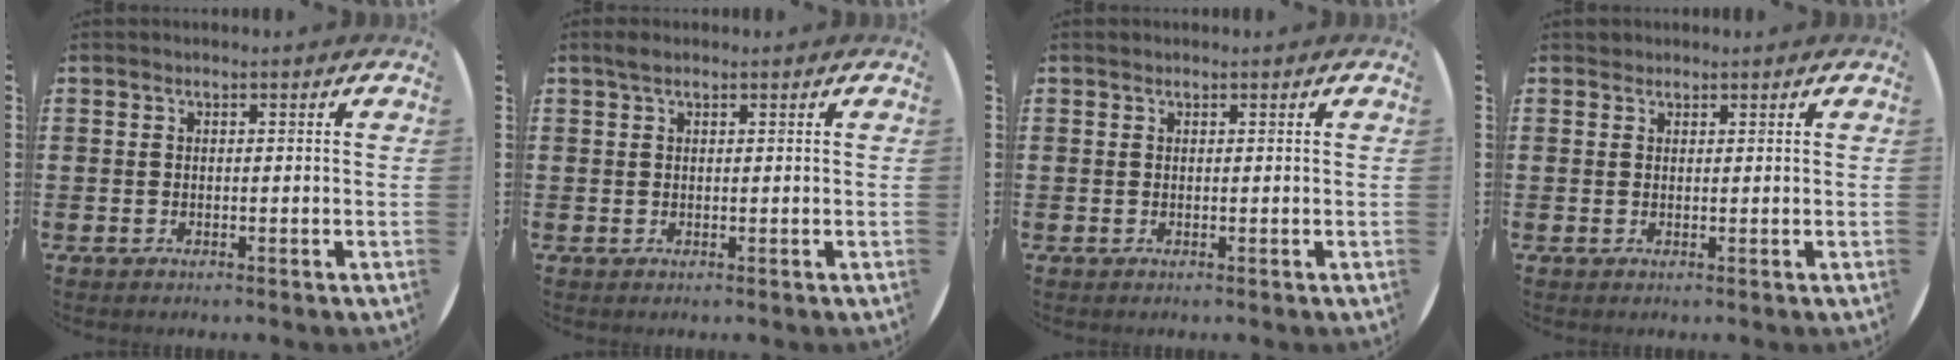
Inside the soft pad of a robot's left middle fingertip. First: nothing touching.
{"total": 1.1, "force": [0.8, 0.5, 0.6], "torque": [-0.014, 0.004, 0.014]}
{"total": 0.0}
{"total": 0.7, "force": [0.7, 0.3, -0.1], "torque": [0.001, 0.003, 0.013]}